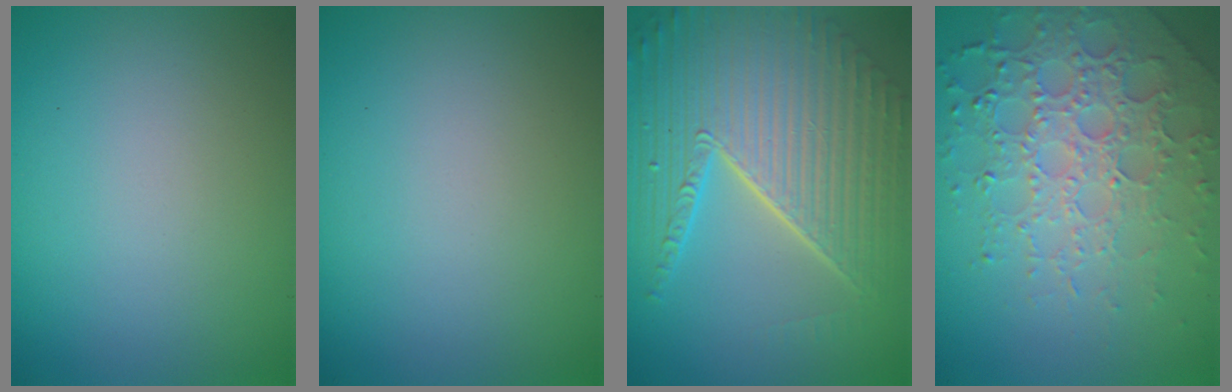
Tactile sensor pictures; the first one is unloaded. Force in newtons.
{"total": 0.0}
{"total": 10.2, "press": 6.6, "slide": 7.8}
{"total": 6.5, "press": 4.9, "slide": 4.2}